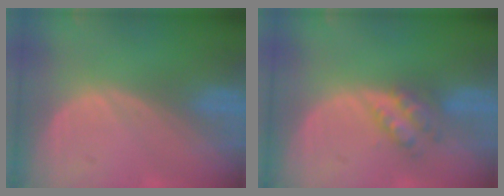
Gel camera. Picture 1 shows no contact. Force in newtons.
{"total": 3.7, "press": 3.7, "slide": 0.3}